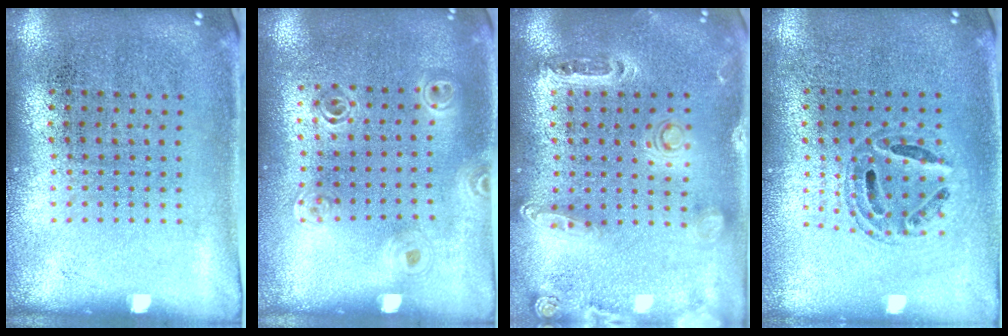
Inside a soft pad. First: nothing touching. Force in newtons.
{"total": 1.1, "press": 1.1, "slide": 0.2}
{"total": 1.3, "press": 1.3, "slide": 0.2}
{"total": 0.6, "press": 0.6, "slide": 0.2}